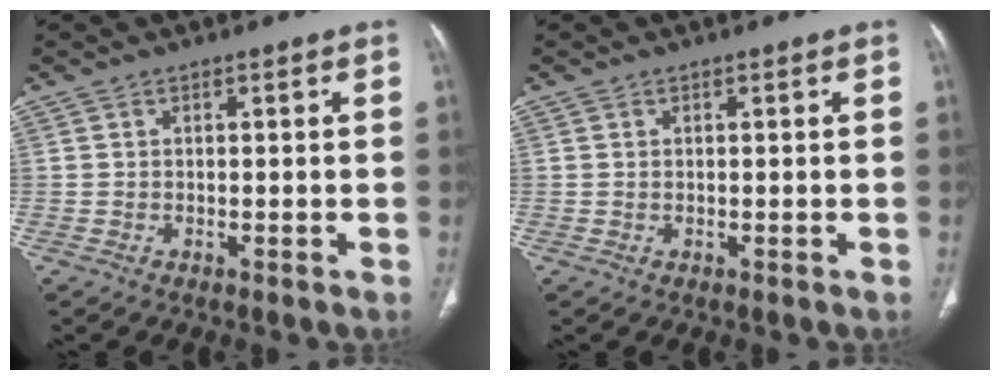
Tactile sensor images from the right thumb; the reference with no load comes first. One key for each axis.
{"total": 0.0}